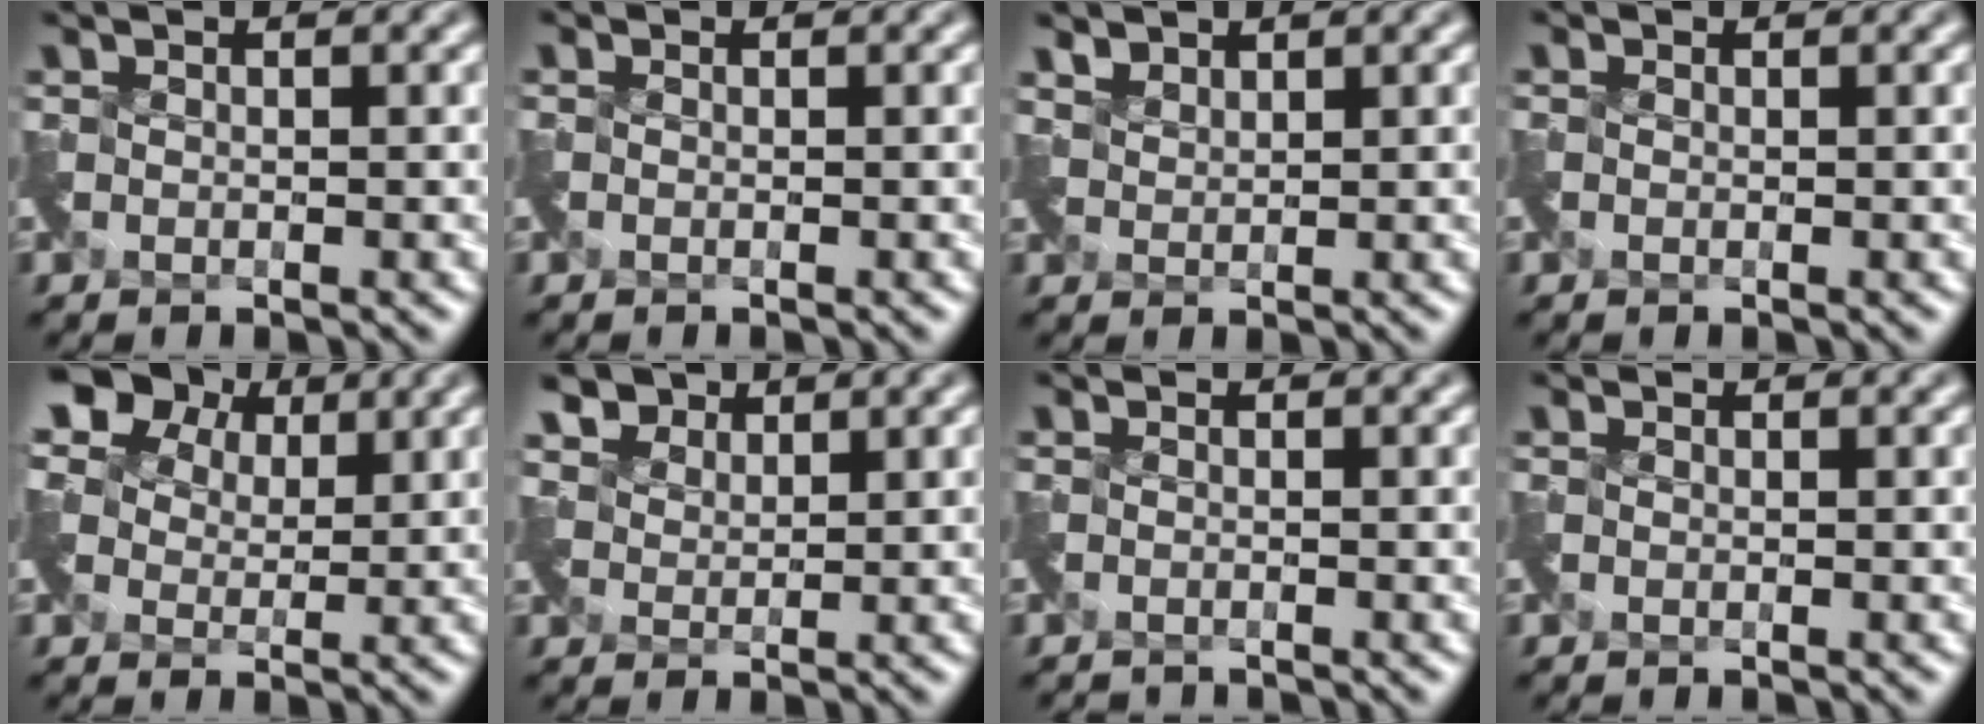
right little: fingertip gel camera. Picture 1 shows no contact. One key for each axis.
{"total": 0.9, "fx": -0.5, "fy": -0.2, "fz": -0.6, "tx": 0.010, "ty": -0.008, "tz": -0.011}
{"total": 1.8, "fx": 1.7, "fy": 0.2, "fz": -0.6, "tx": 0.000, "ty": 0.004, "tz": 0.044}
{"total": 0.6, "fx": -0.2, "fy": -0.1, "fz": -0.6, "tx": 0.010, "ty": -0.001, "tz": -0.003}
{"total": 7.2, "fx": 3.7, "fy": 5.3, "fz": 3.3, "tx": -0.069, "ty": 0.026, "tz": 0.039}
{"total": 2.7, "fx": 2.3, "fy": 1.3, "fz": -0.4, "tx": -0.004, "ty": -0.009, "tz": 0.051}
{"total": 1.9, "fx": -1.7, "fy": -0.2, "fz": -0.7, "tx": 0.012, "ty": -0.021, "tz": -0.034}
{"total": 0.8, "fx": -0.5, "fy": -0.2, "fz": -0.6, "tx": 0.010, "ty": -0.007, "tz": -0.010}